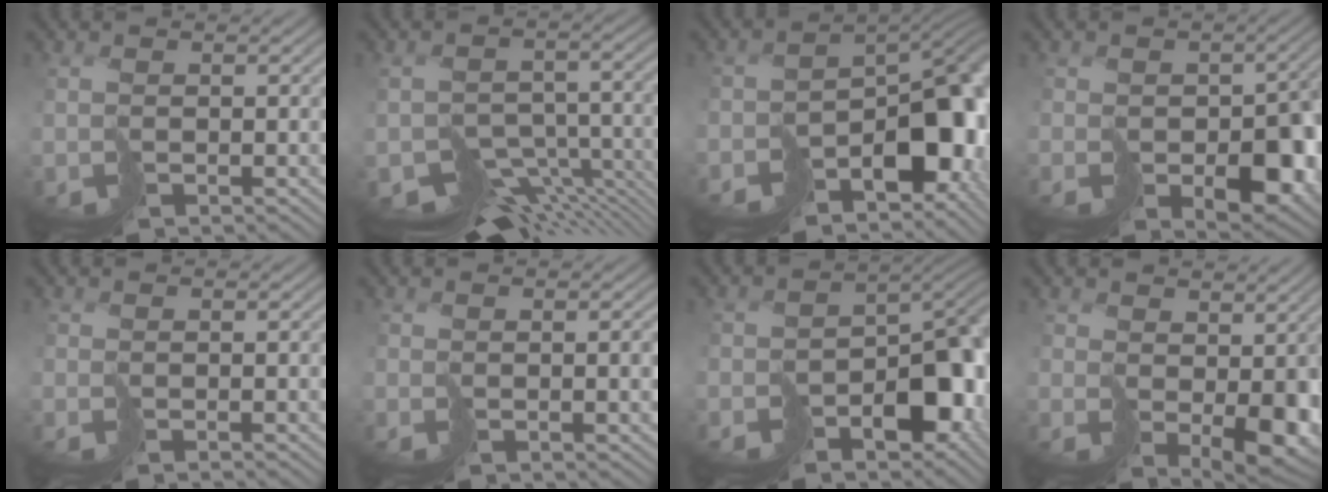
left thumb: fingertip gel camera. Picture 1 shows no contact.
{"total": 9.1, "force": [-6.8, 3.4, 5.0], "torque": [-0.092, -0.019, -0.086]}
{"total": 12.9, "force": [-6.1, 7.0, 9.0], "torque": [-0.106, -0.039, -0.074]}
{"total": 6.1, "force": [-1.9, 4.3, 3.8], "torque": [-0.042, -0.016, -0.024]}
{"total": 1.3, "force": [-0.5, -0.9, -0.8], "torque": [0.021, -0.001, -0.007]}
{"total": 0.8, "force": [-0.3, 0.1, 0.7], "torque": [-0.003, -0.004, 0.001]}
{"total": 12.2, "force": [-6.1, 7.2, 7.7], "torque": [-0.080, -0.034, -0.077]}
{"total": 5.9, "force": [0.7, 4.0, 4.2], "torque": [-0.074, -0.033, 0.033]}